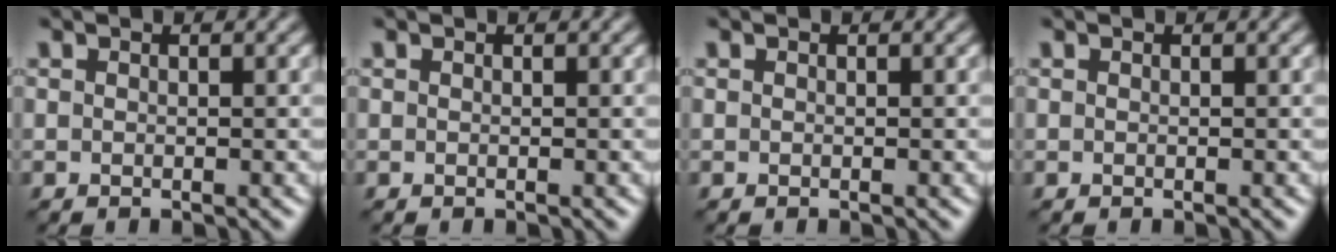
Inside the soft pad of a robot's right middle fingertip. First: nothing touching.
{"total": 0.0}
{"total": 0.0}
{"total": 0.0}